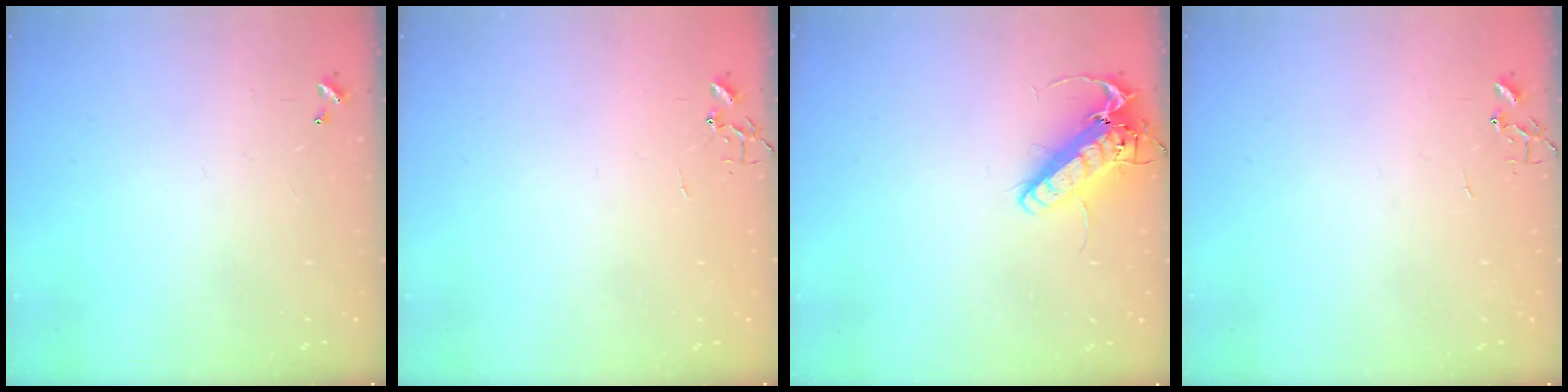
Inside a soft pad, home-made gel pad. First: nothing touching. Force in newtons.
{"total": 0.0}
{"total": 14.8, "press": 14.5, "slide": 2.9}
{"total": 0.0}